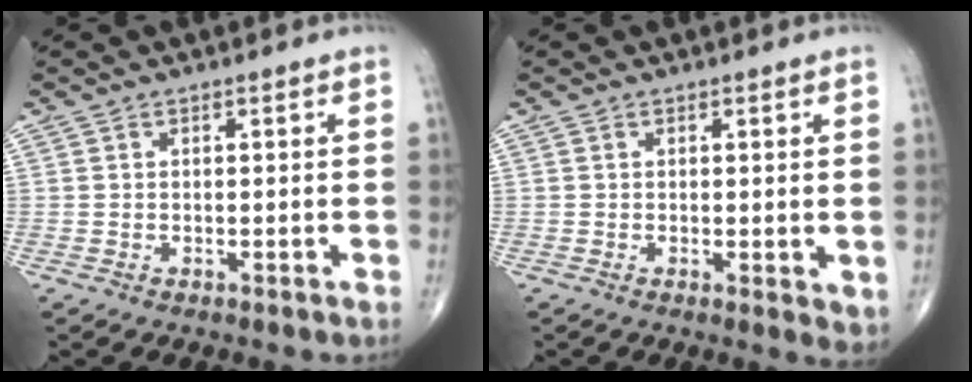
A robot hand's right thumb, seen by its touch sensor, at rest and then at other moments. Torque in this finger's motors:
{"motor_torque": [-0.38, 0.03, -0.12, -0.11, -0.03]}